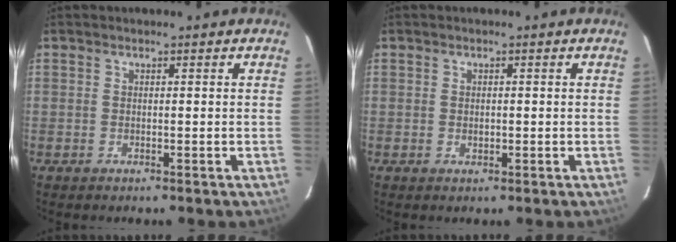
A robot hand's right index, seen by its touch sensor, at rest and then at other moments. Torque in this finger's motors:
{"motor_torque": [-0.08, 0.07, -0.04, -0.01]}